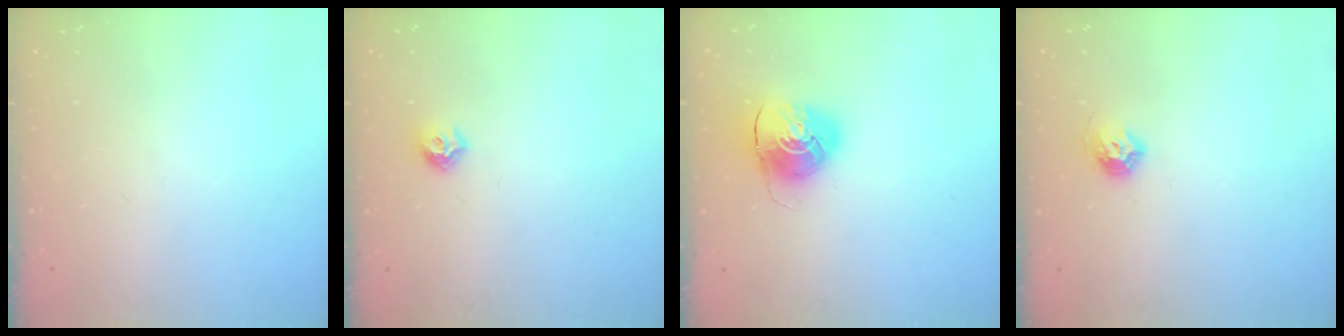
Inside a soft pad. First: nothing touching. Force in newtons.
{"total": 6.9, "press": 6.8, "slide": 0.9}
{"total": 9.1, "press": 9.1, "slide": 0.5}
{"total": 7.6, "press": 7.5, "slide": 1.1}